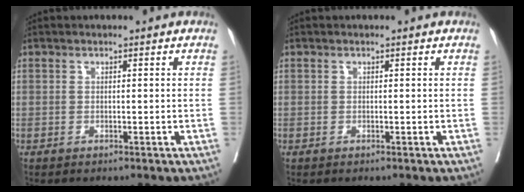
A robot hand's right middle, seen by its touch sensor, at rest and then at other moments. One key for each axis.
{"total": 0.0}